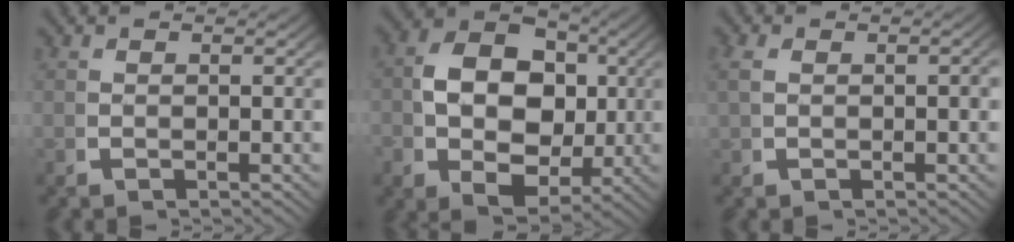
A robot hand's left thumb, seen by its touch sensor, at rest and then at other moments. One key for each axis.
{"total": 10.8, "fx": 0.2, "fy": 7.8, "fz": 7.4, "tx": -0.140, "ty": -0.031, "tz": 0.011}
{"total": 1.4, "fx": 0.4, "fy": 0.6, "fz": 1.2, "tx": -0.027, "ty": 0.000, "tz": 0.010}